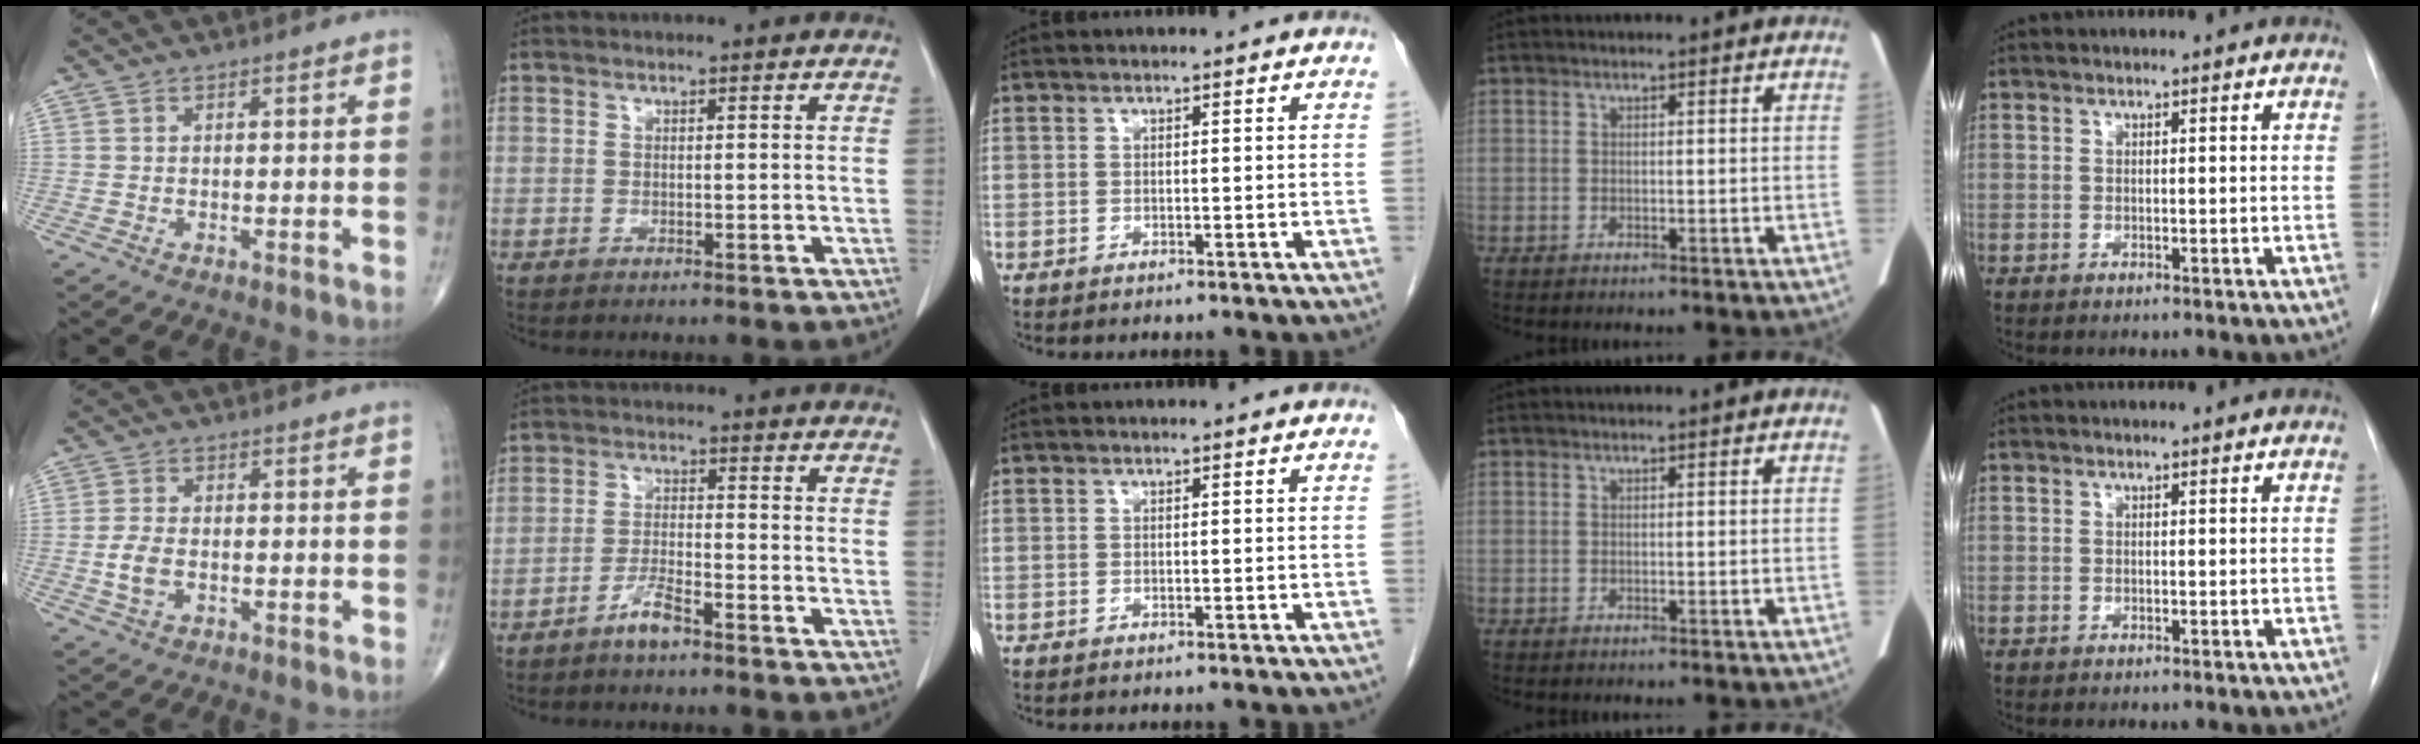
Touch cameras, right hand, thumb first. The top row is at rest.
{"thumb": {"total": 4.2, "force": [-0.9, 2.5, 3.3], "torque": [-0.070, 0.005, -0.018]}, "index": {"total": 4.0, "force": [-3.0, 0.6, 2.5], "torque": [-0.049, 0.000, -0.057]}}